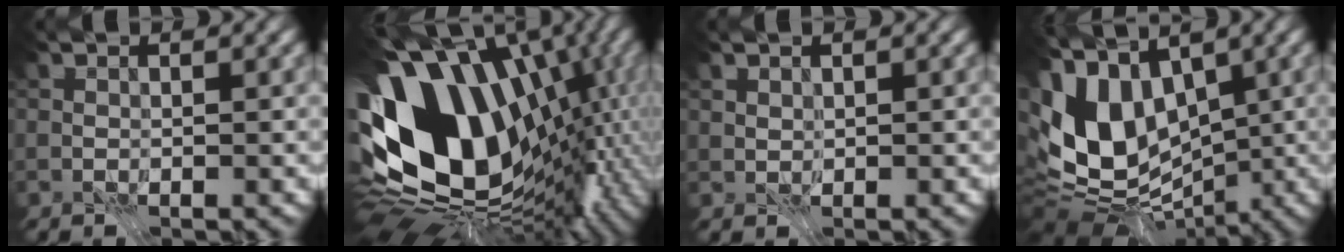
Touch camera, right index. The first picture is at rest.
{"total": 18.9, "force": [0.9, 13.0, 13.6], "torque": [-0.278, -0.029, 0.034]}
{"total": 0.8, "force": [0.6, 0.5, 0.3], "torque": [-0.008, -0.002, 0.015]}
{"total": 12.5, "force": [-0.6, 8.8, 9.0], "torque": [-0.182, -0.009, -0.008]}